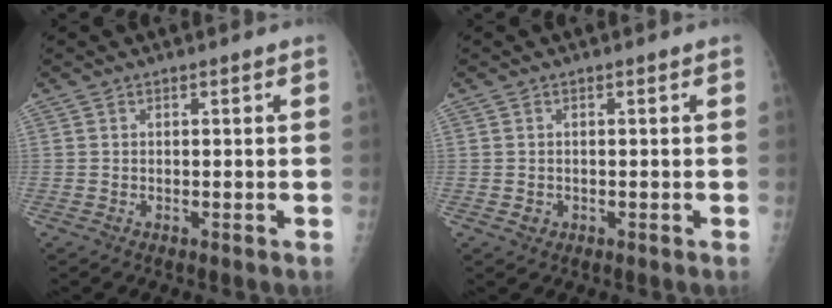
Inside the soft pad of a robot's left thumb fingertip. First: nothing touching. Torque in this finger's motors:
{"motor_torque": [-0.25, 0.20, -0.09, -0.03, 0.00]}